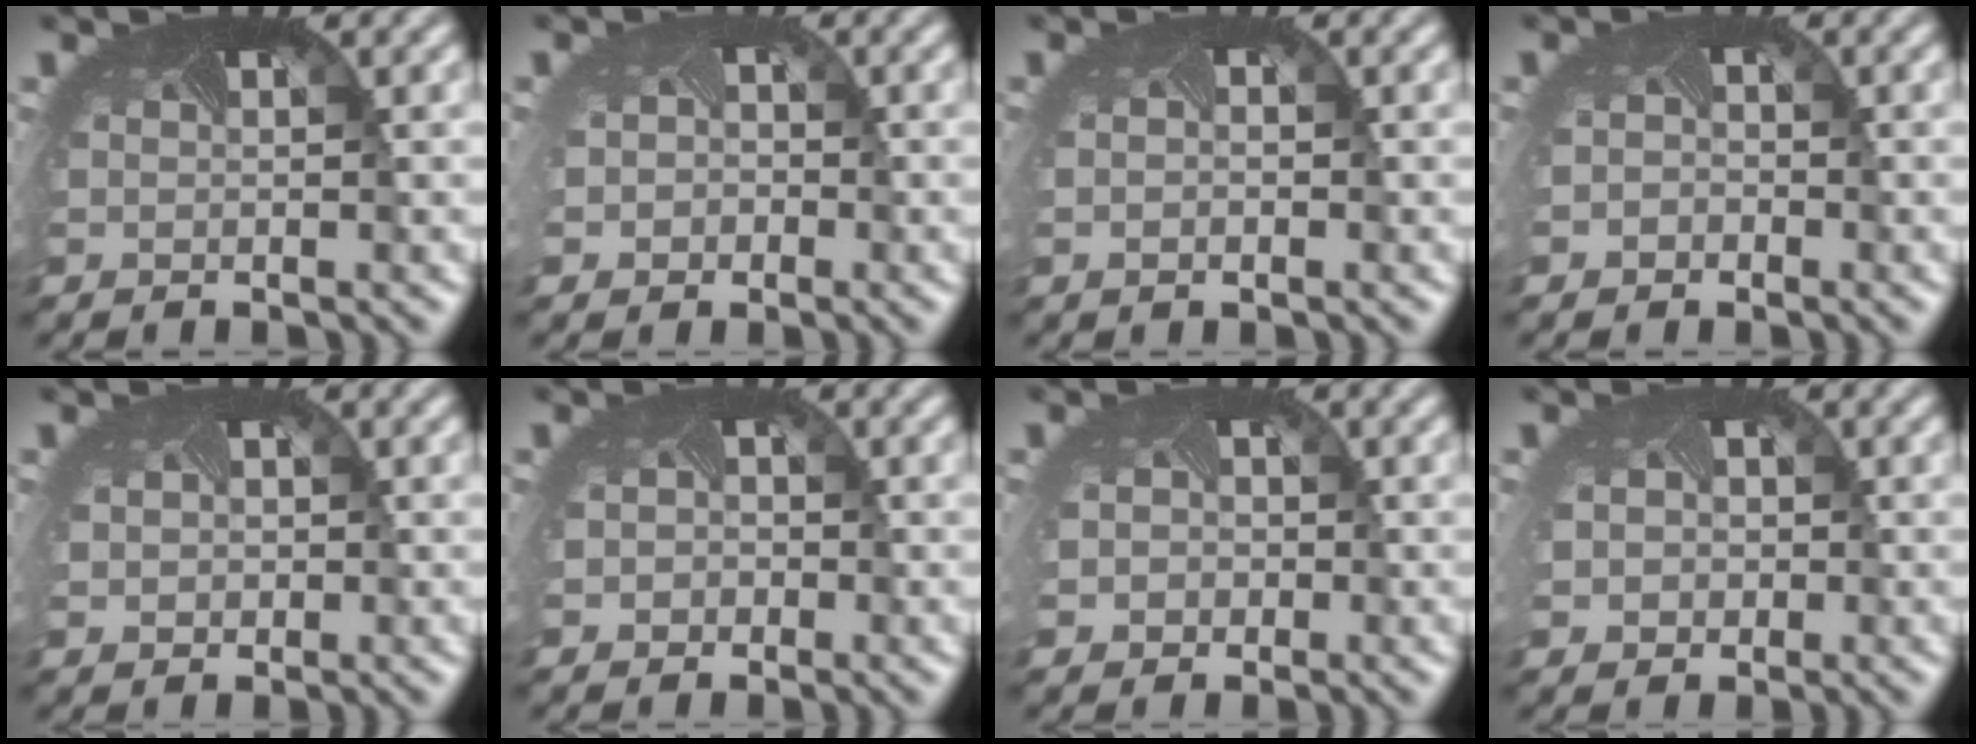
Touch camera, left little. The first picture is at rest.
{"total": 3.1, "force": [-0.6, 2.7, 1.4], "torque": [-0.020, -0.012, -0.016]}
{"total": 0.7, "force": [-0.3, 0.5, 0.5], "torque": [-0.010, -0.007, -0.001]}
{"total": 1.4, "force": [-0.6, 1.2, 0.2], "torque": [0.001, -0.011, -0.010]}
{"total": 1.9, "force": [0.2, 1.7, 0.8], "torque": [-0.018, -0.003, 0.007]}
{"total": 2.0, "force": [-0.4, 1.9, 0.7], "torque": [-0.004, -0.005, -0.009]}
{"total": 3.1, "force": [-0.4, 2.7, 1.3], "torque": [-0.020, -0.008, -0.012]}
{"total": 3.3, "force": [-0.1, 2.9, 1.6], "torque": [-0.029, -0.007, -0.006]}